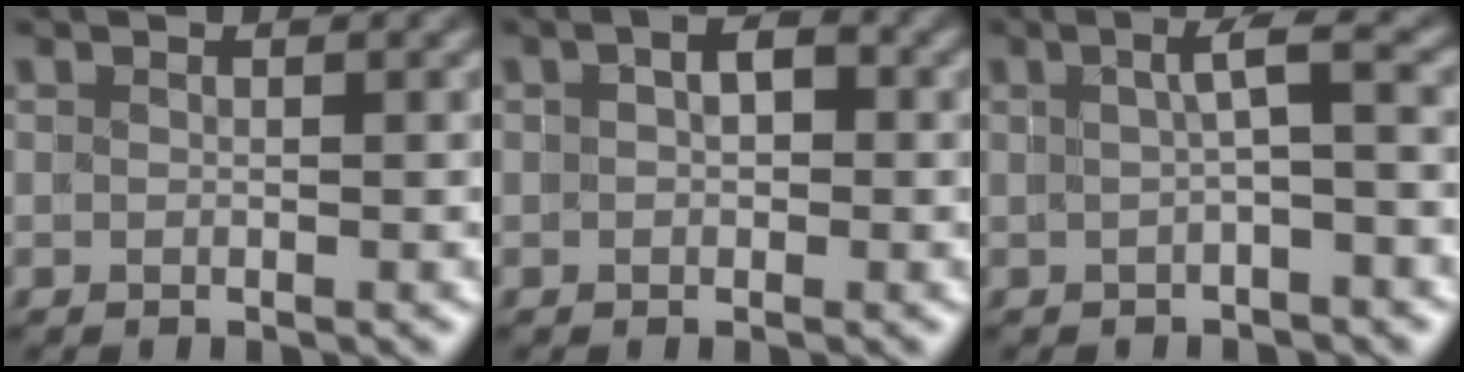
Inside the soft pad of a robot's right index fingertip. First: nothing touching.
{"total": 2.1, "force": [0.5, 1.4, 1.4], "torque": [-0.008, 0.007, 0.000]}
{"total": 2.0, "force": [-0.2, -0.3, 2.0], "torque": [-0.020, 0.005, 0.001]}